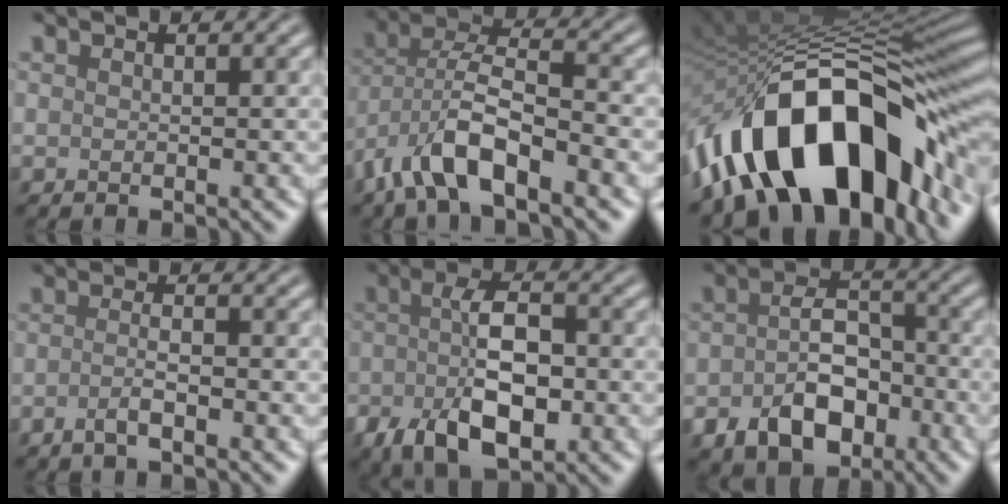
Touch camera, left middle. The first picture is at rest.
{"total": 7.6, "force": [-4.5, 2.5, 5.6], "torque": [-0.103, 0.010, -0.090]}
{"total": 16.5, "force": [-6.1, 8.7, 12.6], "torque": [-0.185, 0.024, -0.104]}
{"total": 1.9, "force": [-1.0, 0.4, 1.6], "torque": [-0.034, 0.004, -0.021]}
{"total": 7.4, "force": [-2.3, 3.4, 6.2], "torque": [-0.121, 0.002, -0.042]}
{"total": 6.4, "force": [-2.6, 4.0, 4.3], "torque": [-0.072, -0.001, -0.043]}